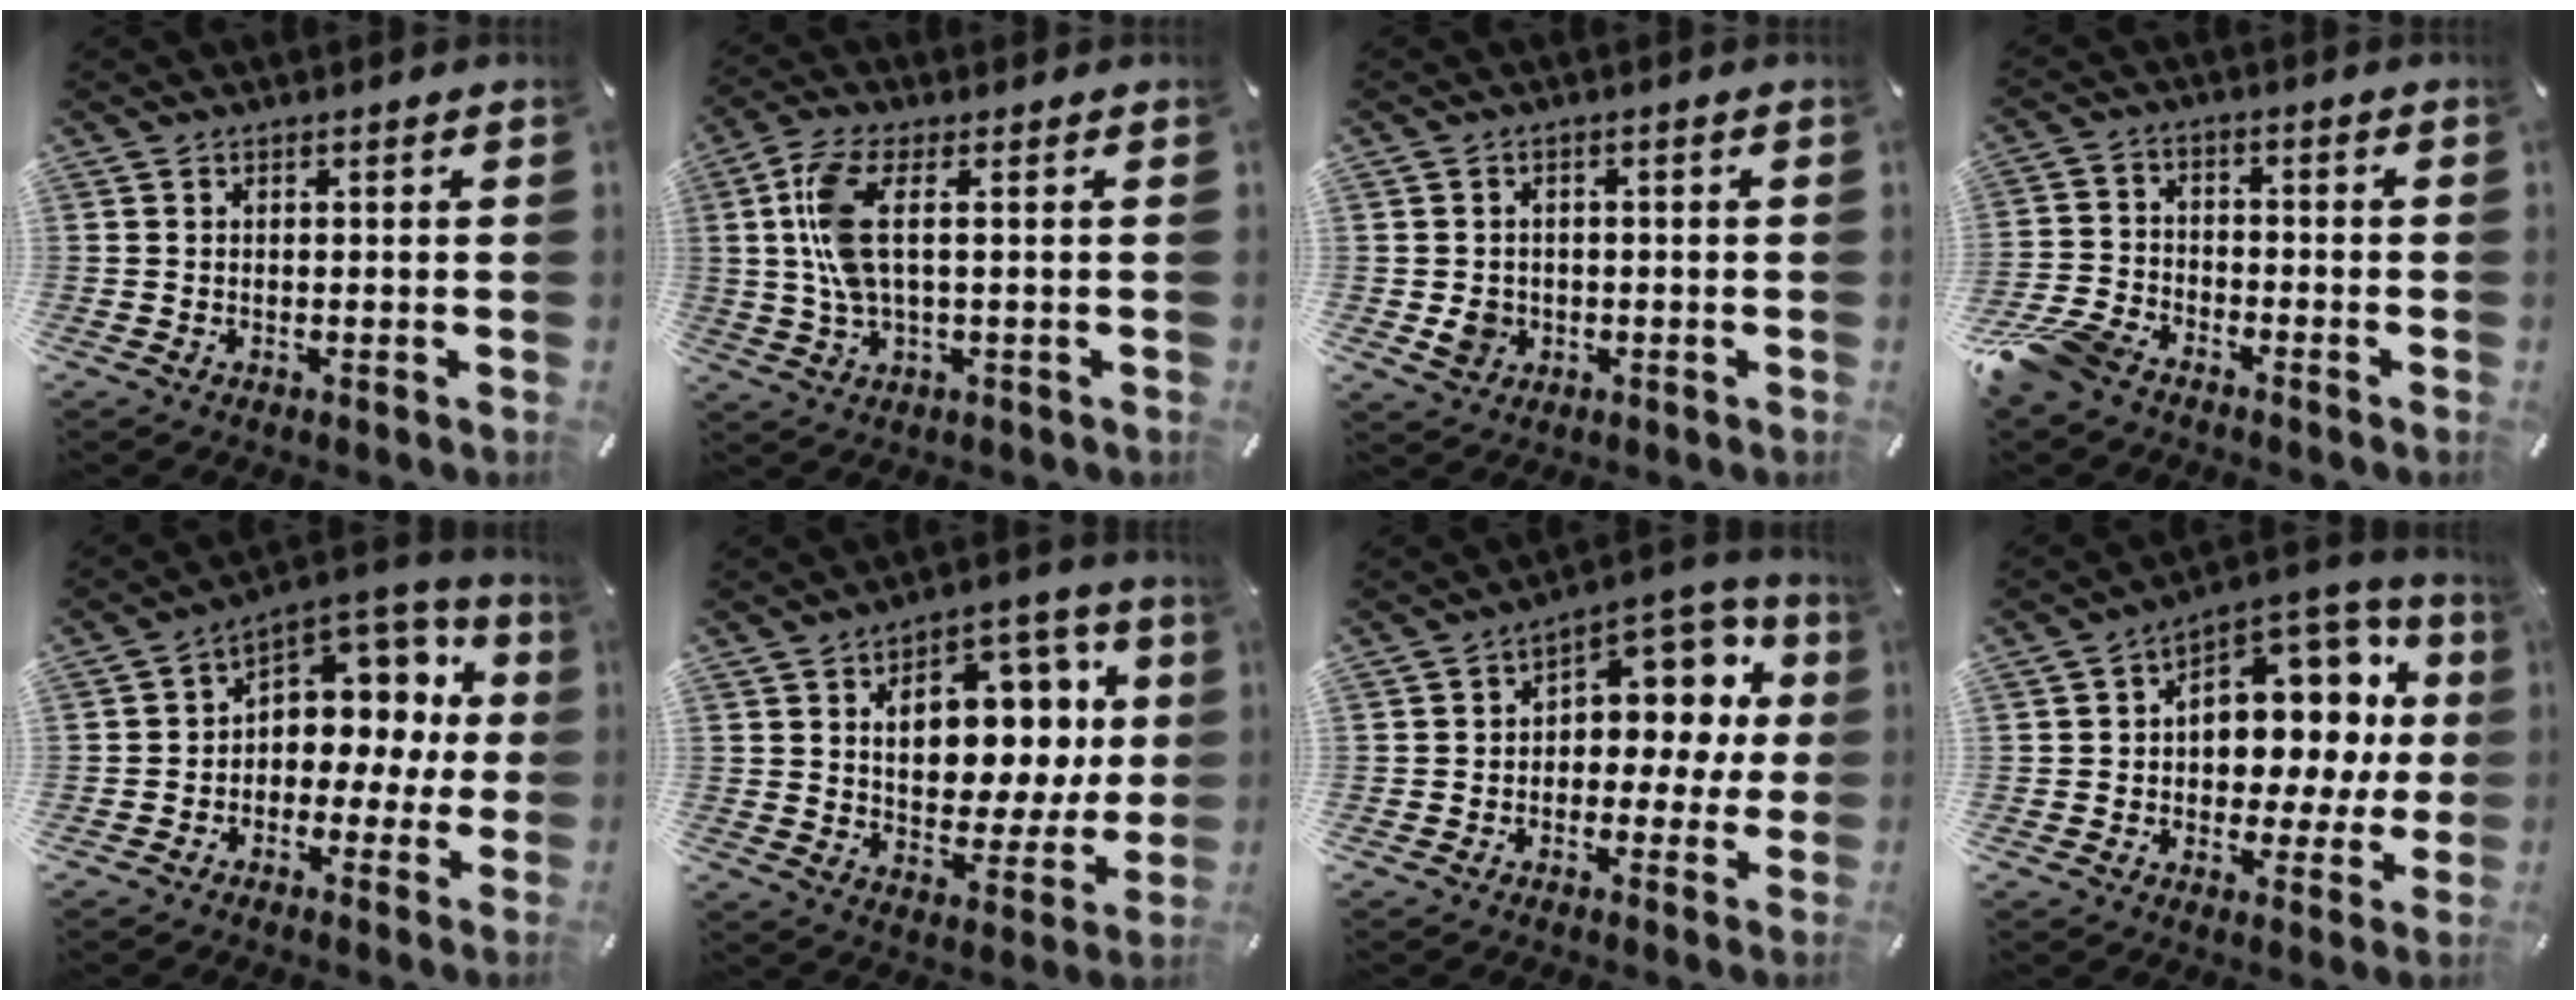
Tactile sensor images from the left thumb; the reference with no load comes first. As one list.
[{"total": 9.1, "force": [1.2, 3.4, 8.3], "torque": [-0.184, -0.007, 0.019]}, {"total": 4.2, "force": [-0.9, 3.9, 1.2], "torque": [-0.011, -0.001, -0.017]}, {"total": 9.5, "force": [-7.6, 4.3, 3.7], "torque": [-0.087, 0.030, -0.150]}, {"total": 8.1, "force": [1.9, 7.1, 3.4], "torque": [-0.041, -0.025, 0.036]}, {"total": 15.4, "force": [4.7, 10.4, 10.3], "torque": [-0.130, -0.029, 0.082]}, {"total": 10.2, "force": [2.3, 7.2, 6.8], "torque": [-0.078, -0.023, 0.040]}, {"total": 12.4, "force": [2.9, 9.2, 7.8], "torque": [-0.083, -0.039, 0.053]}]